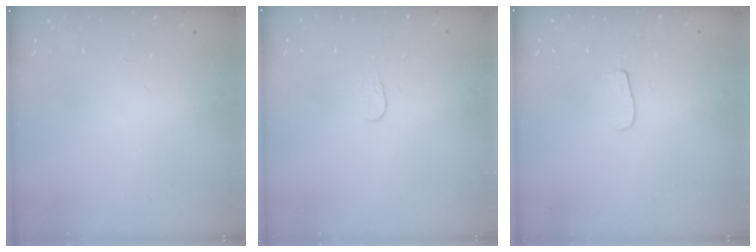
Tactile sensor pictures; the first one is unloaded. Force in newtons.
{"total": 3.7, "press": 3.7, "slide": 0.3}
{"total": 3.8, "press": 3.8, "slide": 0.5}